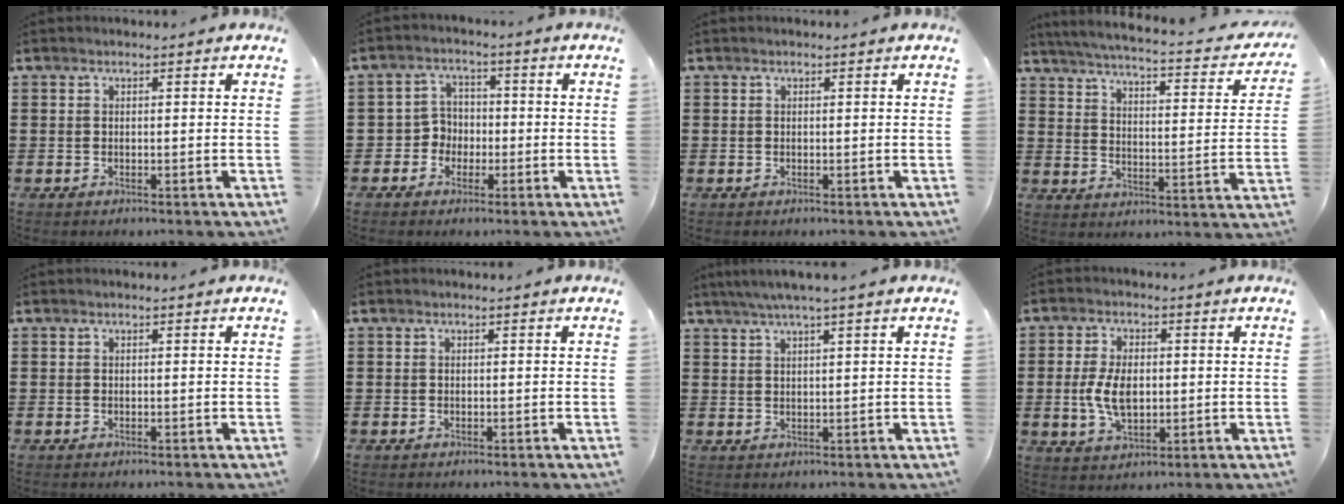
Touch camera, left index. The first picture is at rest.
{"total": 3.9, "force": [-1.5, 3.5, 1.0], "torque": [-0.032, 0.009, -0.035]}
{"total": 0.0}
{"total": 3.7, "force": [3.2, -0.2, 1.9], "torque": [-0.056, -0.030, 0.045]}
{"total": 0.0}
{"total": 0.0}
{"total": 2.7, "force": [1.9, -0.4, 1.9], "torque": [-0.038, 0.003, 0.034]}
{"total": 6.6, "force": [0.0, 3.7, 5.5], "torque": [-0.125, 0.005, -0.004]}